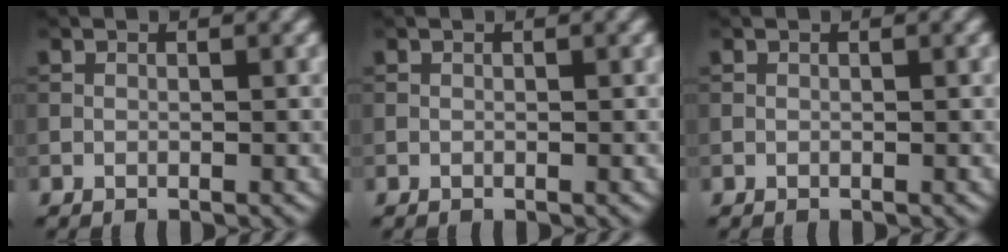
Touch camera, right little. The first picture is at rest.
{"total": 0.0}
{"total": 0.0}